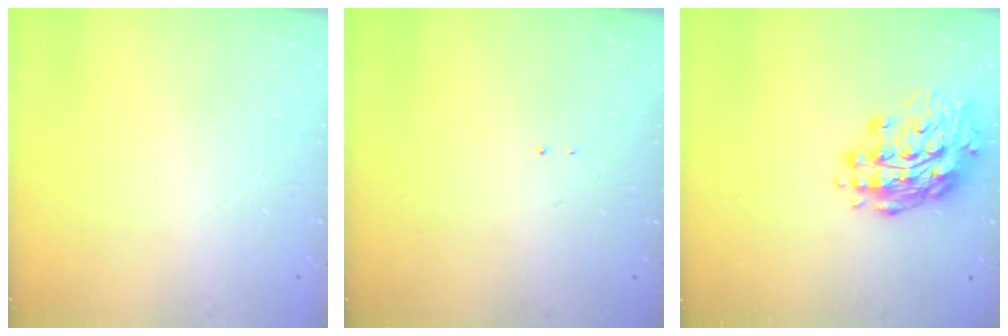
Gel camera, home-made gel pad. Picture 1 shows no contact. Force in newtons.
{"total": 1.3, "press": 1.2, "slide": 0.6}
{"total": 16.6, "press": 16.6, "slide": 1.6}